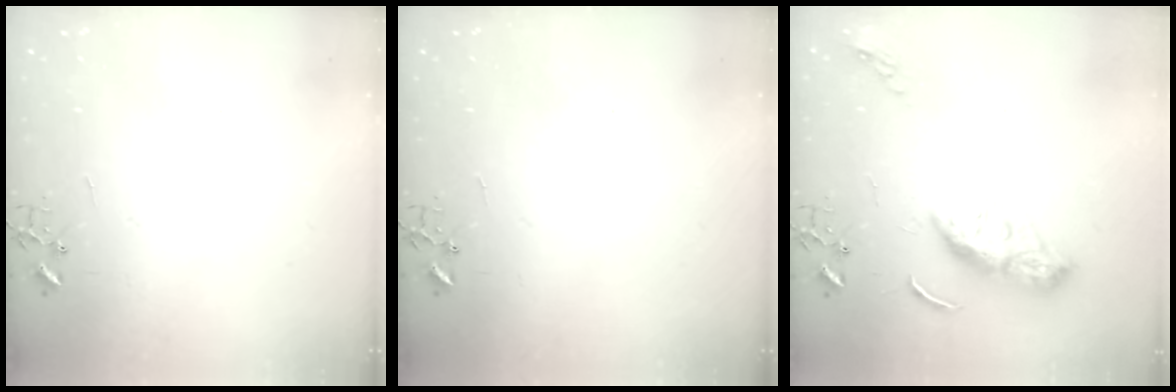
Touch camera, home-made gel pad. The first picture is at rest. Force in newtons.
{"total": 0.0}
{"total": 9.4, "press": 9.4, "slide": 0.6}